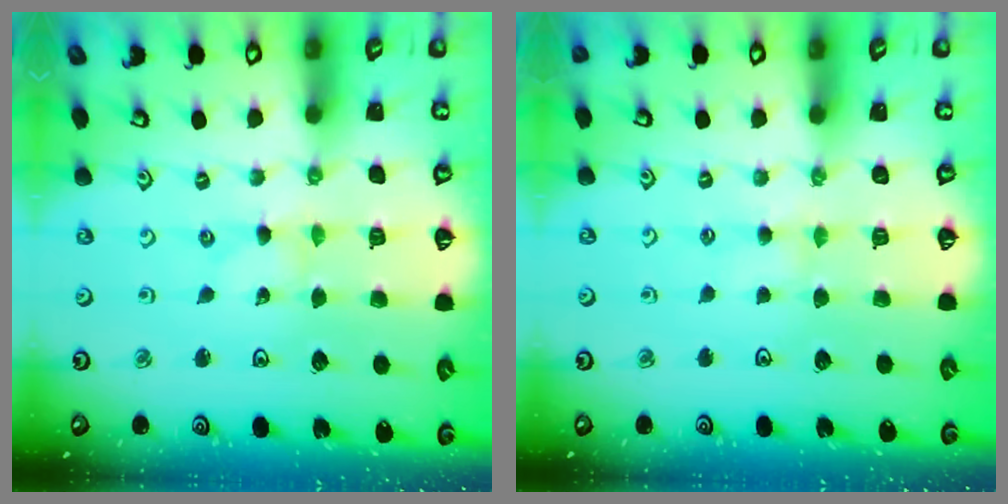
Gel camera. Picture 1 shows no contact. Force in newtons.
{"total": 2.6, "press": 2.6, "slide": 0.5}